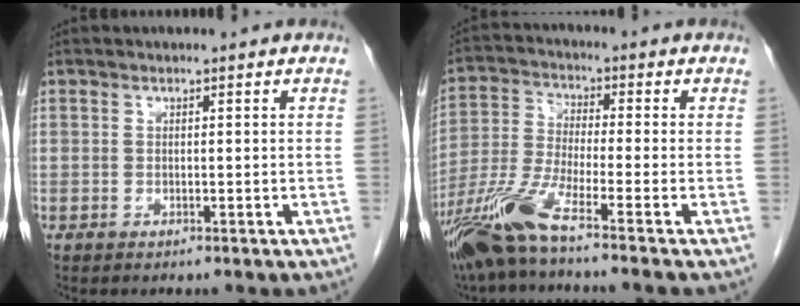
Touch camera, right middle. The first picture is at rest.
{"total": 9.4, "force": [-6.7, -1.3, 6.5], "torque": [-0.142, -0.032, -0.135]}